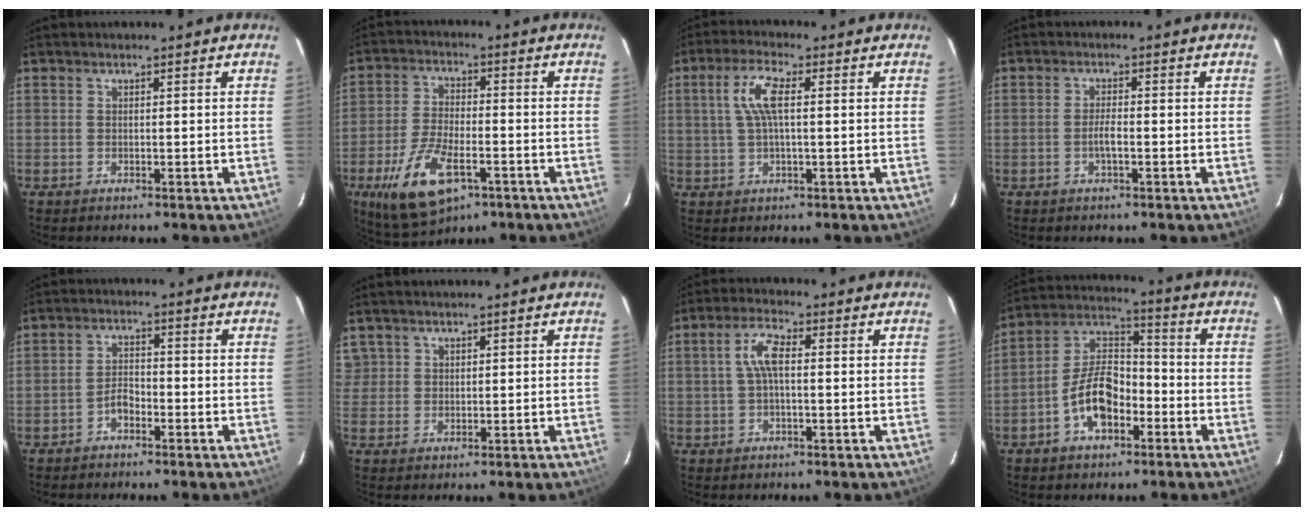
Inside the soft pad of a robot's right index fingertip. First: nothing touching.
{"total": 13.6, "force": [-6.5, 6.0, 10.4], "torque": [-0.226, -0.024, -0.113]}
{"total": 6.3, "force": [1.1, 1.6, 6.0], "torque": [-0.121, 0.010, 0.022]}
{"total": 2.3, "force": [-0.9, 0.4, 2.1], "torque": [-0.042, 0.001, -0.017]}
{"total": 2.9, "force": [-2.1, 1.4, 1.4], "torque": [-0.034, 0.009, -0.039]}
{"total": 2.5, "force": [1.5, 2.0, -0.1], "torque": [0.011, 0.007, 0.027]}
{"total": 5.0, "force": [0.3, 1.7, 4.7], "torque": [-0.096, 0.012, 0.006]}
{"total": 11.3, "force": [-5.0, 6.3, 7.9], "torque": [-0.156, 0.026, -0.084]}